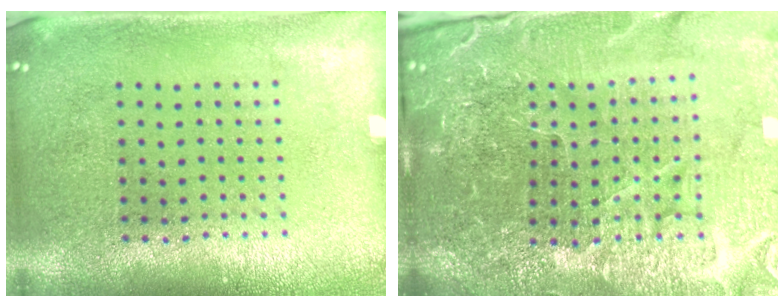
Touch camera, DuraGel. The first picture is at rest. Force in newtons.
{"total": 5.7, "press": 5.3, "slide": 2.1}